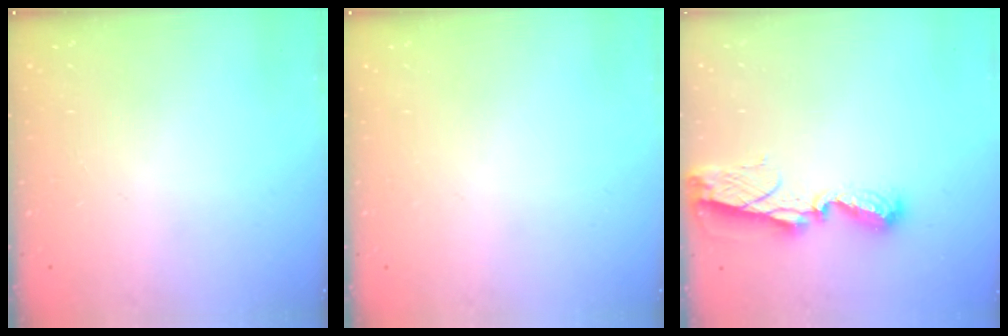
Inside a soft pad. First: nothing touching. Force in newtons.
{"total": 0.0}
{"total": 8.4, "press": 8.4, "slide": 1.1}